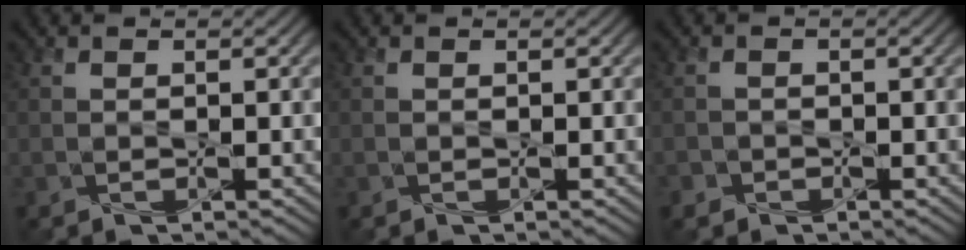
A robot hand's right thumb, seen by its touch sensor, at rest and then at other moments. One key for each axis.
{"total": 0.0}
{"total": 1.3, "fx": -1.0, "fy": 0.8, "fz": -0.3, "tx": 0.009, "ty": -0.004, "tz": -0.023}